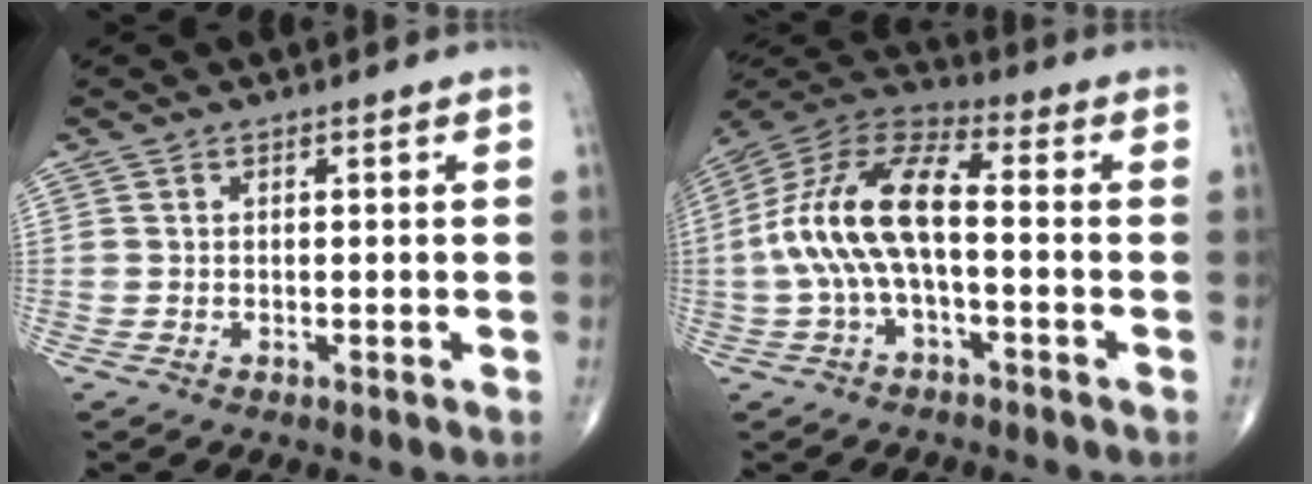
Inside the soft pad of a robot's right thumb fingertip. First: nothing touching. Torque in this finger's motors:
{"motor_torque": [0.18, 0.23, 0.78, -0.42, 0.37]}